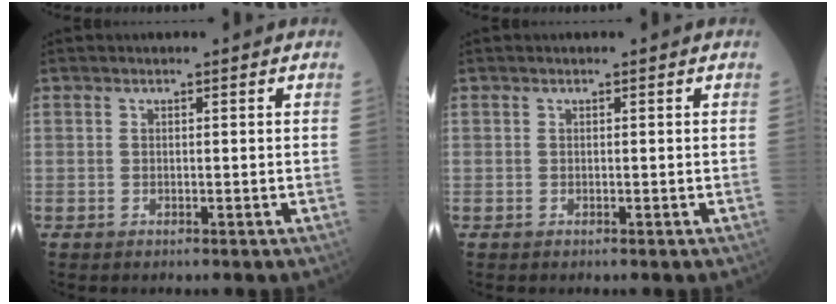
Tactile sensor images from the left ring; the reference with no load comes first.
{"total": 0.0}